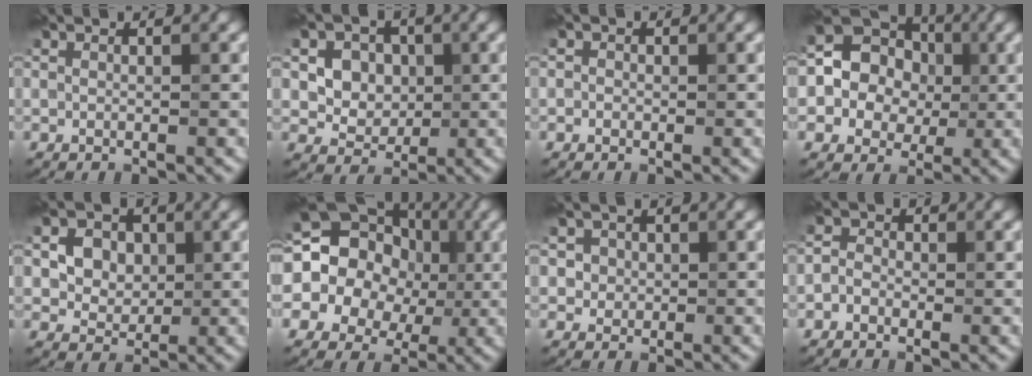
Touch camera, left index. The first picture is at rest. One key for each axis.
{"total": 6.4, "fx": 1.7, "fy": 5.1, "fz": 3.5, "tx": -0.062, "ty": 0.008, "tz": 0.024}
{"total": 0.7, "fx": -0.2, "fy": 0.7, "fz": 0.1, "tx": 0.006, "ty": -0.004, "tz": -0.009}
{"total": 8.7, "fx": 0.0, "fy": 7.9, "fz": 3.6, "tx": -0.062, "ty": 0.029, "tz": -0.024}
{"total": 5.5, "fx": 1.4, "fy": 4.3, "fz": 3.1, "tx": -0.061, "ty": 0.009, "tz": 0.016}
{"total": 13.8, "fx": 0.7, "fy": 12.4, "fz": 6.1, "tx": -0.131, "ty": 0.037, "tz": -0.018}
{"total": 2.4, "fx": 0.5, "fy": 2.2, "fz": 0.9, "tx": -0.010, "ty": 0.003, "tz": 0.009}
{"total": 1.6, "fx": -1.0, "fy": 1.2, "fz": 0.5, "tx": -0.006, "ty": 0.003, "tz": -0.029}